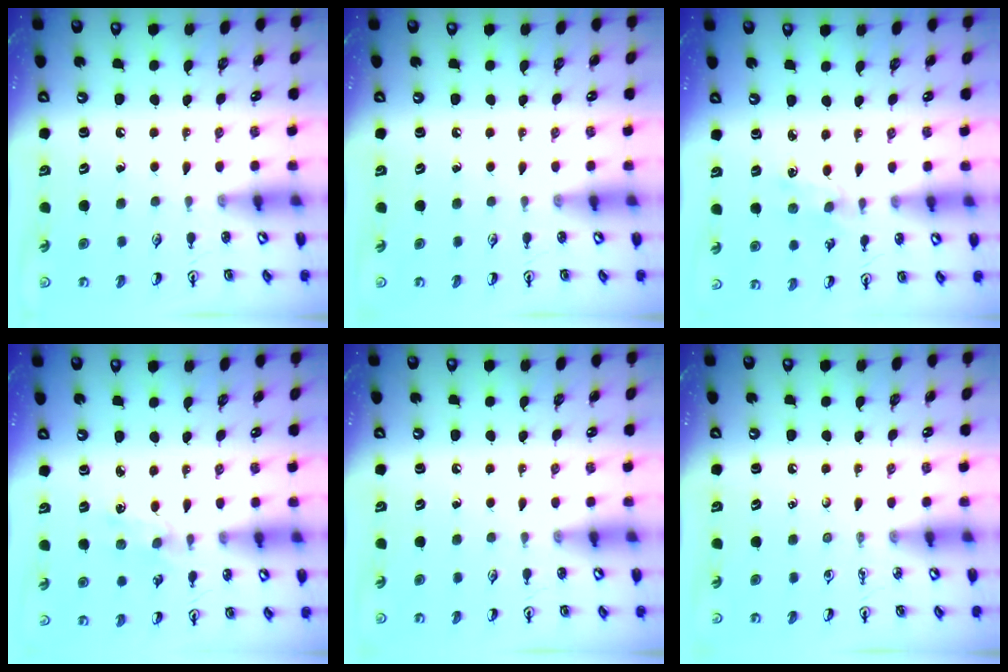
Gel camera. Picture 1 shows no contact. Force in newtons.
{"total": 0.0}
{"total": 2.9, "press": 2.9, "slide": 0.4}
{"total": 2.9, "press": 2.9, "slide": 0.4}
{"total": 0.0}
{"total": 0.0}